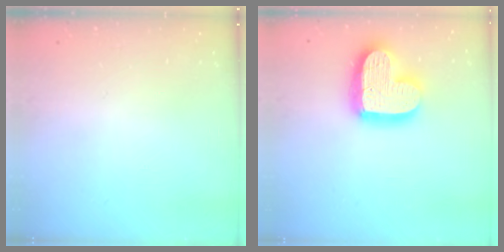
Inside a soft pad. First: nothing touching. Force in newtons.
{"total": 18.6, "press": 18.6, "slide": 1.3}